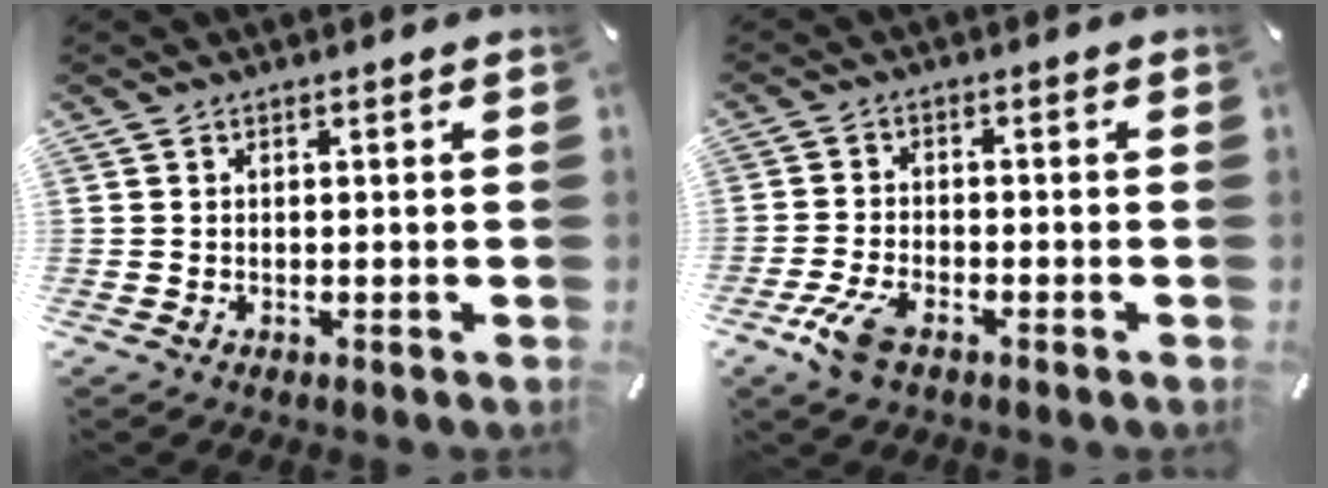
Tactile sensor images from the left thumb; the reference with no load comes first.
{"total": 6.3, "force": [-3.7, 2.5, 4.6], "torque": [-0.116, -0.001, -0.072]}